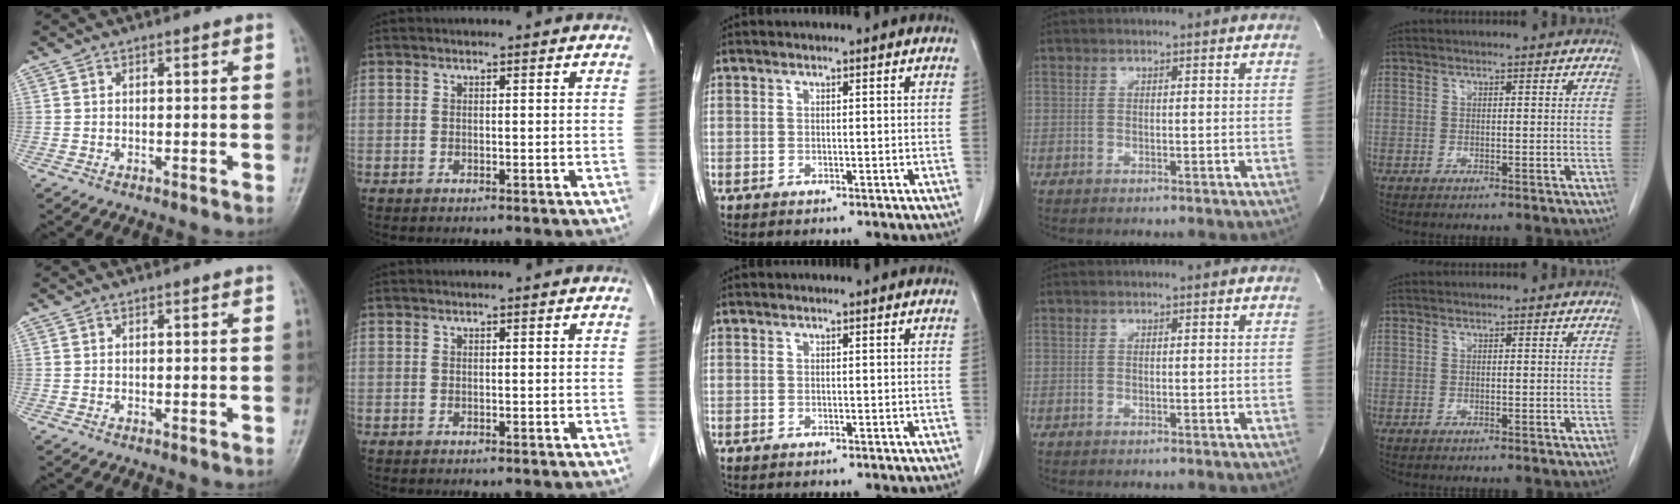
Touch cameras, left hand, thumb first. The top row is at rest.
{}